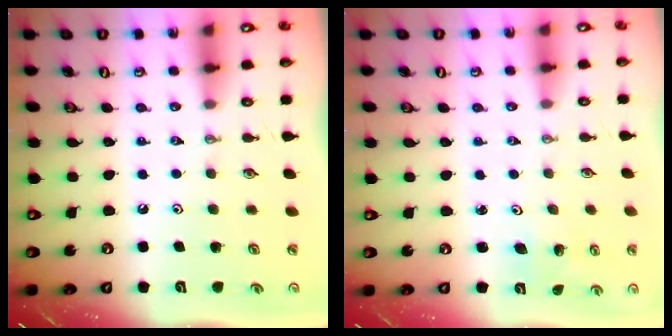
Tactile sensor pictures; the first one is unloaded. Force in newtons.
{"total": 1.9, "press": 1.9, "slide": 0.2}